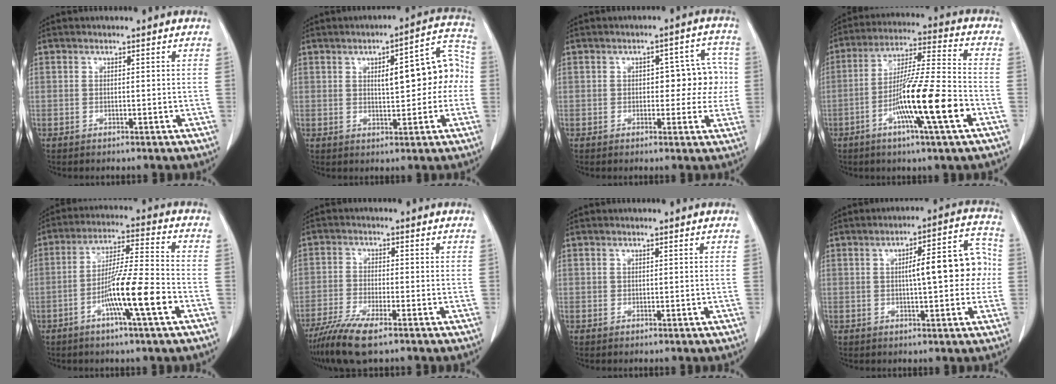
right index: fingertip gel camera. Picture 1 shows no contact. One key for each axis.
{"total": 10.8, "fx": 0.7, "fy": 3.7, "fz": 10.1, "tx": -0.125, "ty": 0.041, "tz": 0.013}
{"total": 6.8, "fx": 0.0, "fy": 3.5, "fz": 5.8, "tx": -0.058, "ty": 0.031, "tz": 0.003}
{"total": 15.0, "fx": -5.4, "fy": -0.1, "fz": 14.0, "tx": -0.249, "ty": -0.008, "tz": -0.099}
{"total": 11.5, "fx": -4.5, "fy": -0.2, "fz": 10.6, "tx": -0.192, "ty": -0.002, "tz": -0.082}
{"total": 7.9, "fx": -5.6, "fy": 1.1, "fz": 5.4, "tx": -0.102, "ty": -0.022, "tz": -0.100}
{"total": 0.0}
{"total": 10.8, "fx": 0.5, "fy": 2.8, "fz": 10.4, "tx": -0.139, "ty": 0.037, "tz": 0.009}